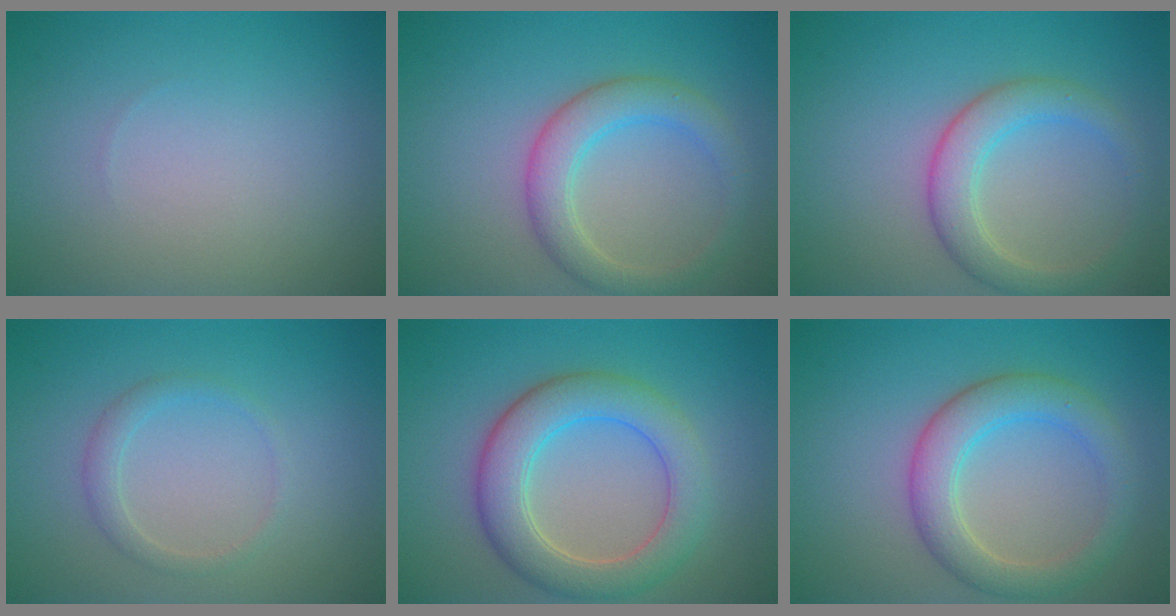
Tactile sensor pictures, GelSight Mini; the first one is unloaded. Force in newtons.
{"total": 3.8, "press": 3.8, "slide": 0.2}
{"total": 3.8, "press": 3.8, "slide": 0.2}
{"total": 1.5, "press": 1.5, "slide": 0.2}
{"total": 6.0, "press": 5.9, "slide": 0.4}
{"total": 4.6, "press": 4.6, "slide": 0.1}